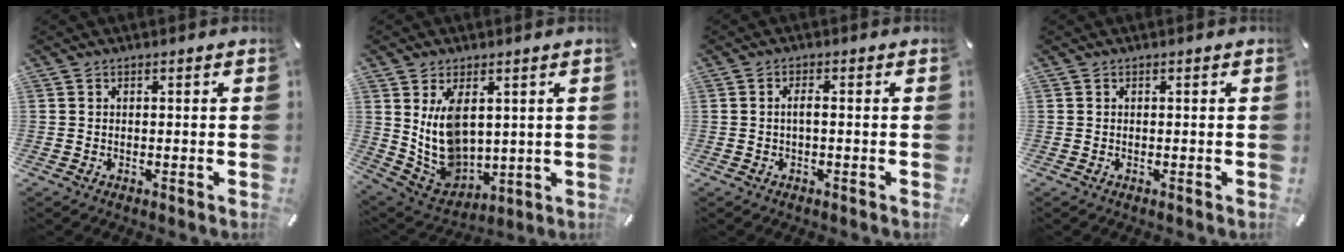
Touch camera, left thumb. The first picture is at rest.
{"total": 11.1, "force": [3.7, 7.8, 7.1], "torque": [-0.158, -0.024, 0.074]}
{"total": 1.9, "force": [-0.3, 0.4, 1.8], "torque": [-0.034, 0.003, -0.007]}
{"total": 0.0}